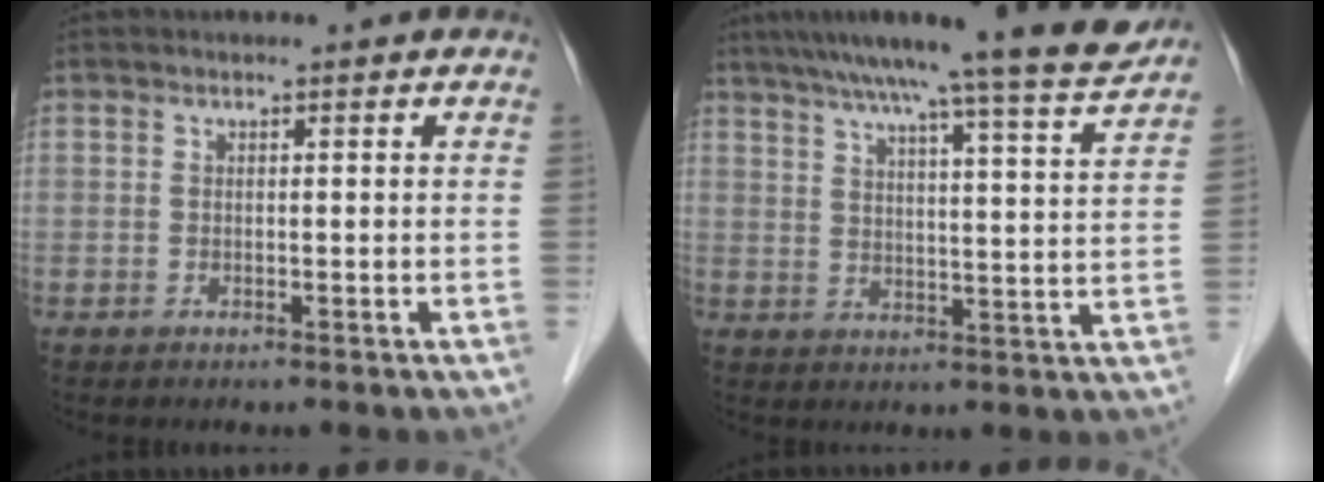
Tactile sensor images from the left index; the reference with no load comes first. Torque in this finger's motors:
{"motor_torque": [1.01, -1.13, 0.67, 0.21]}